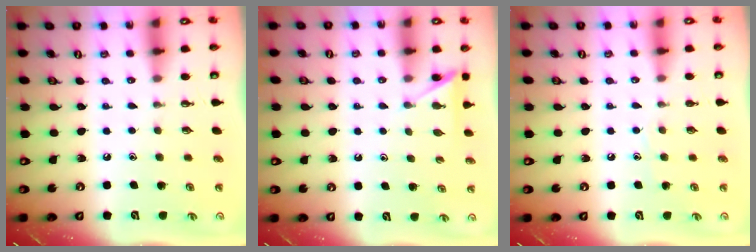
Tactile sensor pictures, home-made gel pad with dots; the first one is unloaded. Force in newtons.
{"total": 5.6, "press": 5.6, "slide": 0.5}
{"total": 4.6, "press": 4.5, "slide": 0.5}